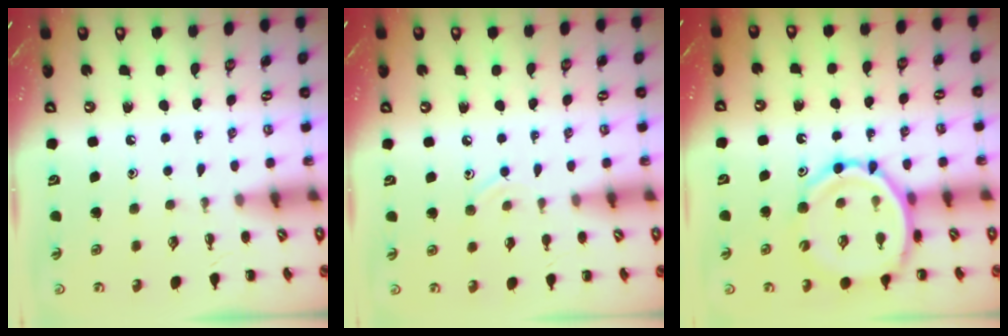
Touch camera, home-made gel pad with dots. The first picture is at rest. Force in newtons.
{"total": 6.5, "press": 6.1, "slide": 2.1}
{"total": 13.8, "press": 13.3, "slide": 3.7}